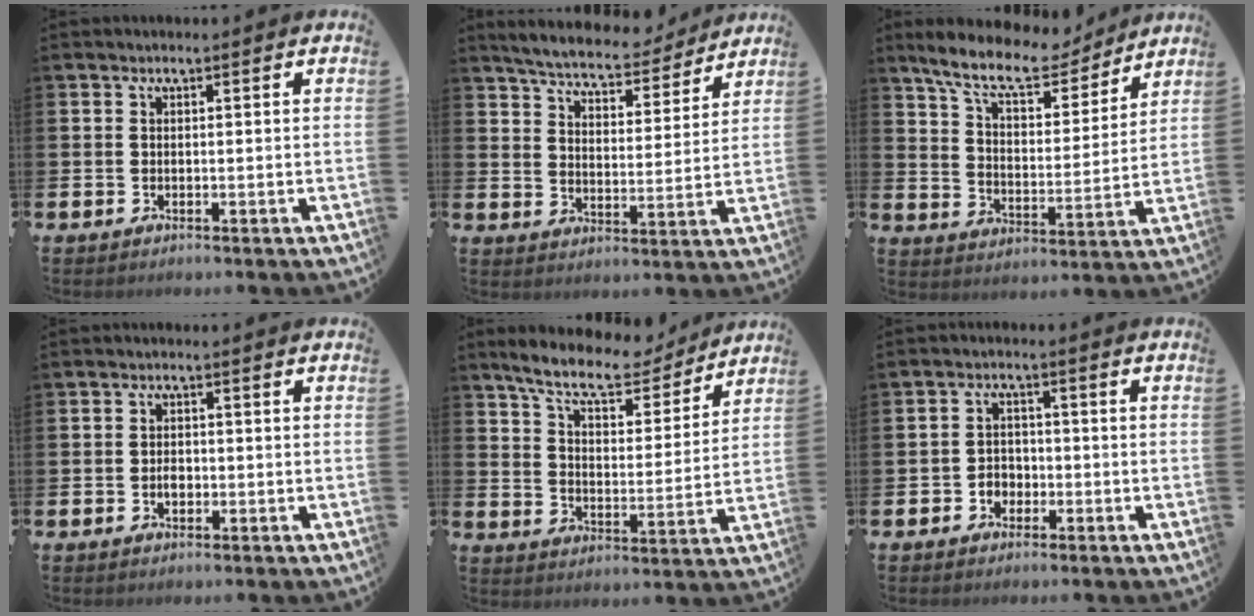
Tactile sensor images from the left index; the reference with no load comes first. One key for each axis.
{"total": 6.4, "fx": 6.2, "fy": 1.0, "fz": 1.2, "tx": -0.044, "ty": -0.047, "tz": 0.106}
{"total": 10.3, "fx": 9.3, "fy": 2.6, "fz": 3.7, "tx": -0.096, "ty": -0.059, "tz": 0.161}
{"total": 1.7, "fx": -0.4, "fy": 1.1, "fz": 1.2, "tx": -0.010, "ty": -0.001, "tz": -0.012}
{"total": 9.5, "fx": 8.6, "fy": 2.1, "fz": 3.3, "tx": -0.084, "ty": -0.053, "tz": 0.150}
{"total": 2.6, "fx": -1.3, "fy": 2.1, "fz": 0.8, "tx": -0.015, "ty": 0.004, "tz": -0.031}